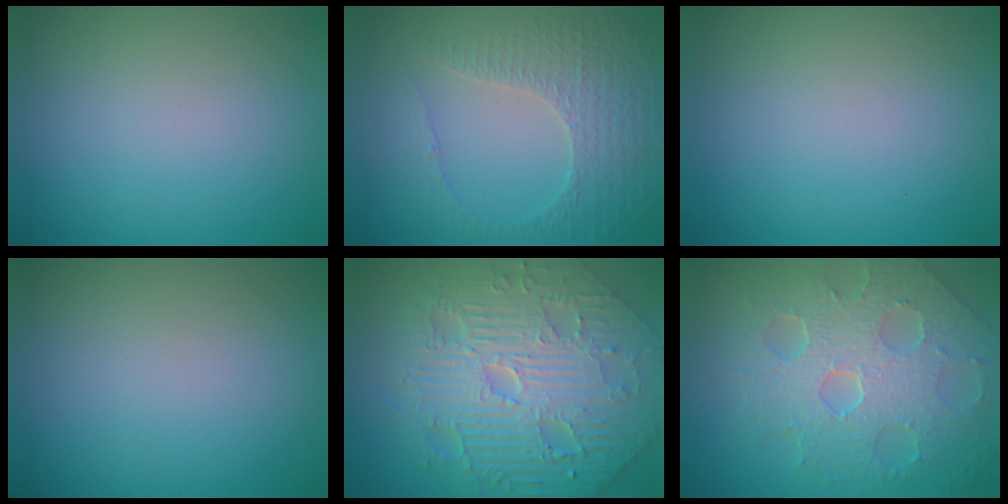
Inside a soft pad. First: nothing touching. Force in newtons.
{"total": 4.6, "press": 3.3, "slide": 3.2}
{"total": 0.0}
{"total": 0.0}
{"total": 11.9, "press": 7.8, "slide": 9.0}
{"total": 8.5, "press": 5.8, "slide": 6.2}